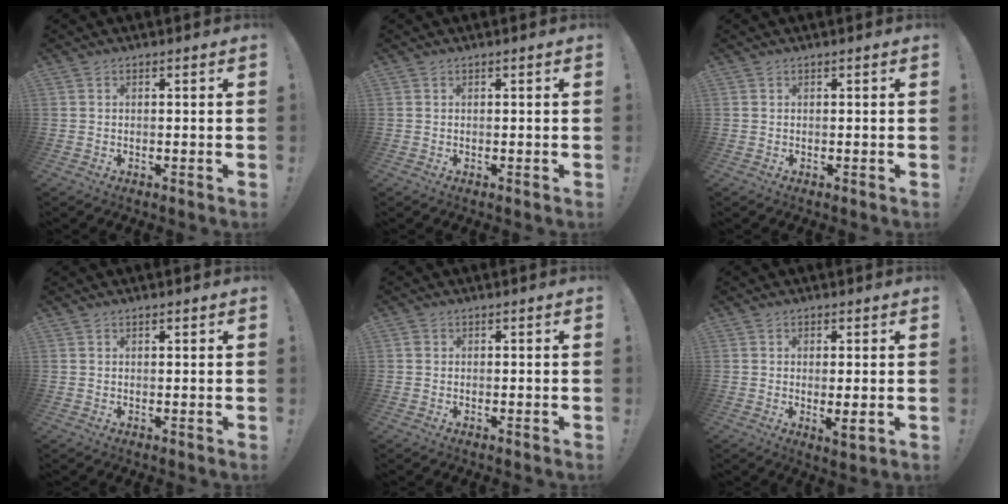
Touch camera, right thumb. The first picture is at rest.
{"total": 0.0}
{"total": 0.0}
{"total": 0.8, "force": [0.6, 0.3, 0.4], "torque": [0.005, -0.006, 0.009]}
{"total": 0.8, "force": [0.2, 0.7, 0.2], "torque": [-0.005, 0.003, 0.005]}
{"total": 4.0, "force": [0.4, 0.8, 3.9], "torque": [-0.042, -0.017, 0.008]}